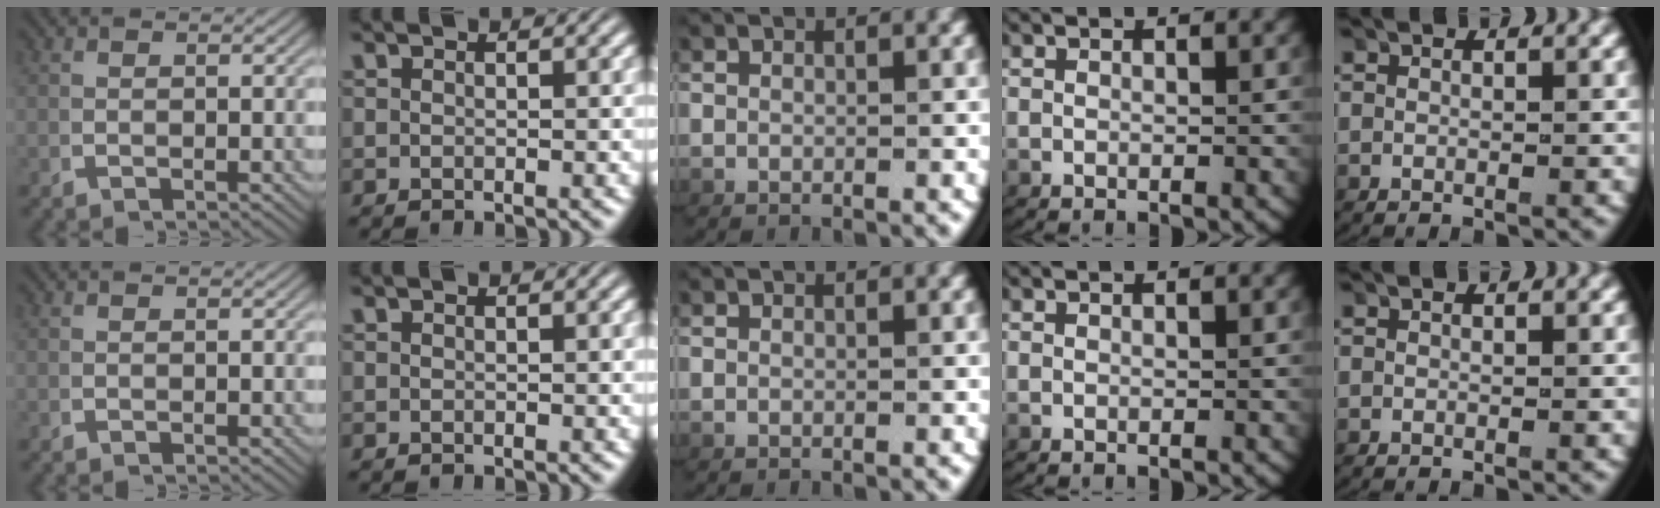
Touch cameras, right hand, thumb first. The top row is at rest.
{}